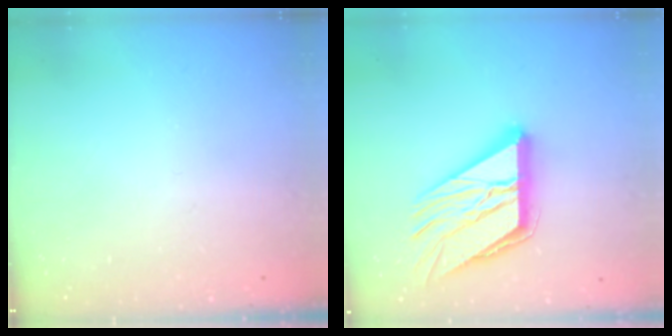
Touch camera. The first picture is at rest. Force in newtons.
{"total": 18.6, "press": 18.5, "slide": 2.2}